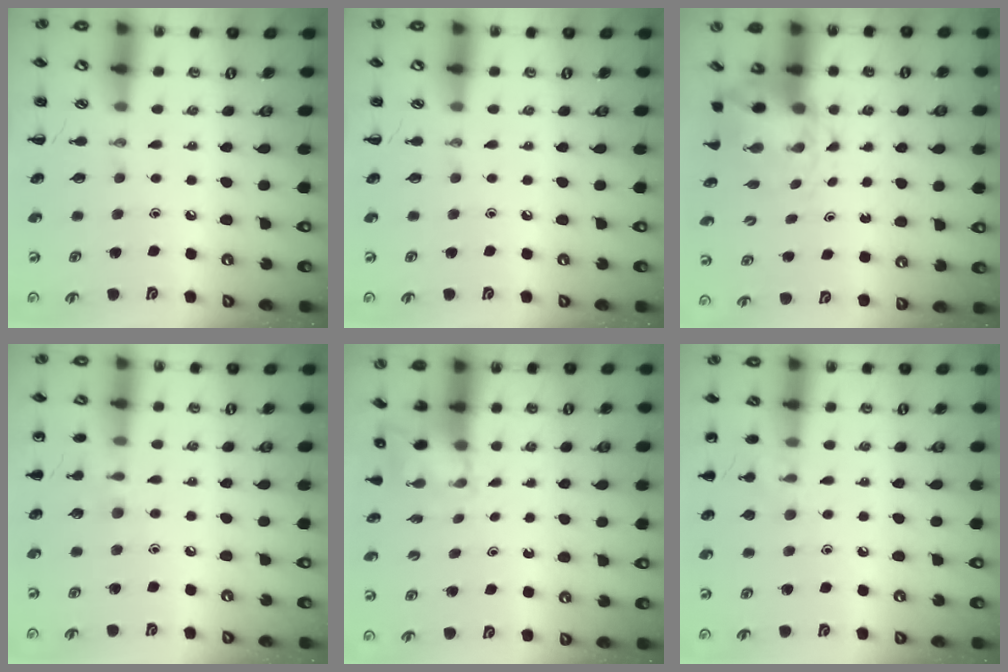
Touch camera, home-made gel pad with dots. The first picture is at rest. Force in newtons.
{"total": 0.0}
{"total": 5.6, "press": 5.5, "slide": 1.0}
{"total": 6.8, "press": 6.6, "slide": 1.9}
{"total": 2.4, "press": 2.3, "slide": 0.8}
{"total": 9.0, "press": 8.7, "slide": 2.4}